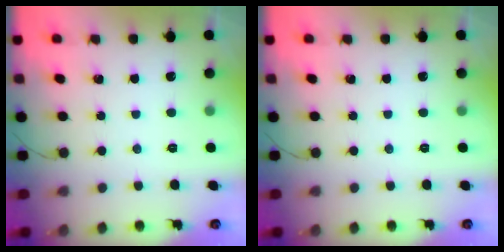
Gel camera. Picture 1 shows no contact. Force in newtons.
{"total": 0.0}